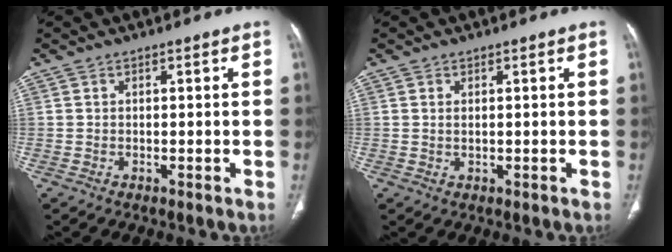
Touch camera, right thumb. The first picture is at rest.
{"total": 0.9, "force": [0.3, 0.3, 0.7], "torque": [-0.017, -0.001, 0.008]}